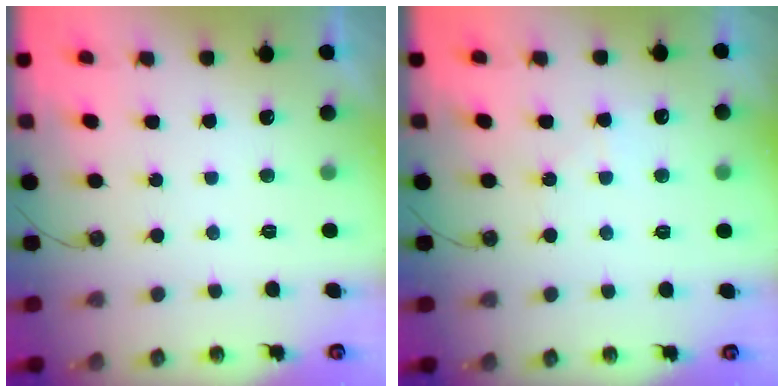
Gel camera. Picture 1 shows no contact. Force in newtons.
{"total": 5.3, "press": 5.3, "slide": 0.3}